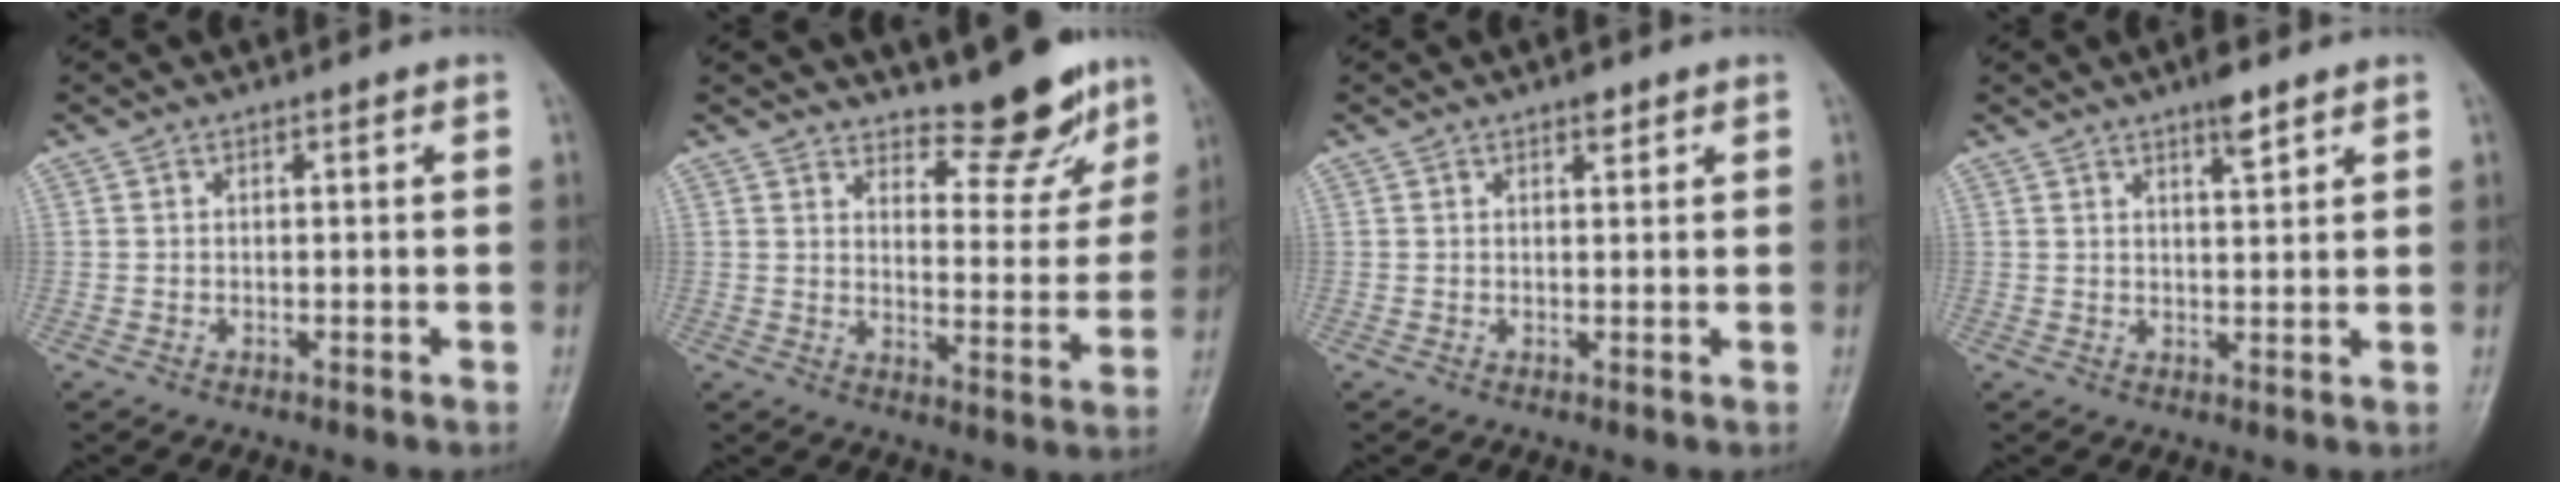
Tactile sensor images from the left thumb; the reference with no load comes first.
{"total": 10.7, "force": [9.0, 3.5, 4.6], "torque": [-0.031, -0.075, 0.129]}
{"total": 1.6, "force": [1.1, 0.7, 0.9], "torque": [-0.007, -0.004, 0.014]}
{"total": 3.8, "force": [2.6, 0.8, 2.6], "torque": [-0.036, -0.013, 0.042]}